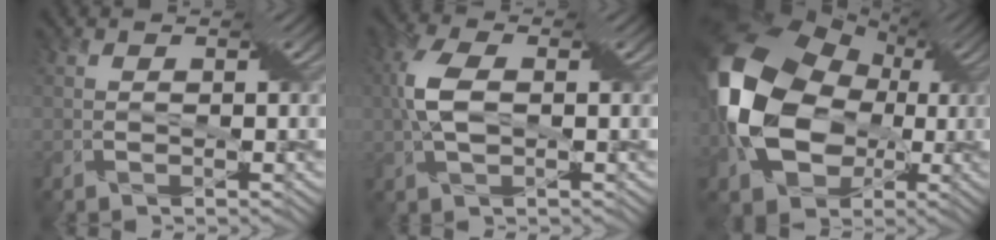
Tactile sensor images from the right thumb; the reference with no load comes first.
{"total": 6.6, "force": [0.3, 3.3, 5.7], "torque": [-0.133, 0.011, -0.003]}
{"total": 18.5, "force": [-0.7, 14.3, 11.8], "torque": [-0.283, -0.020, 0.000]}